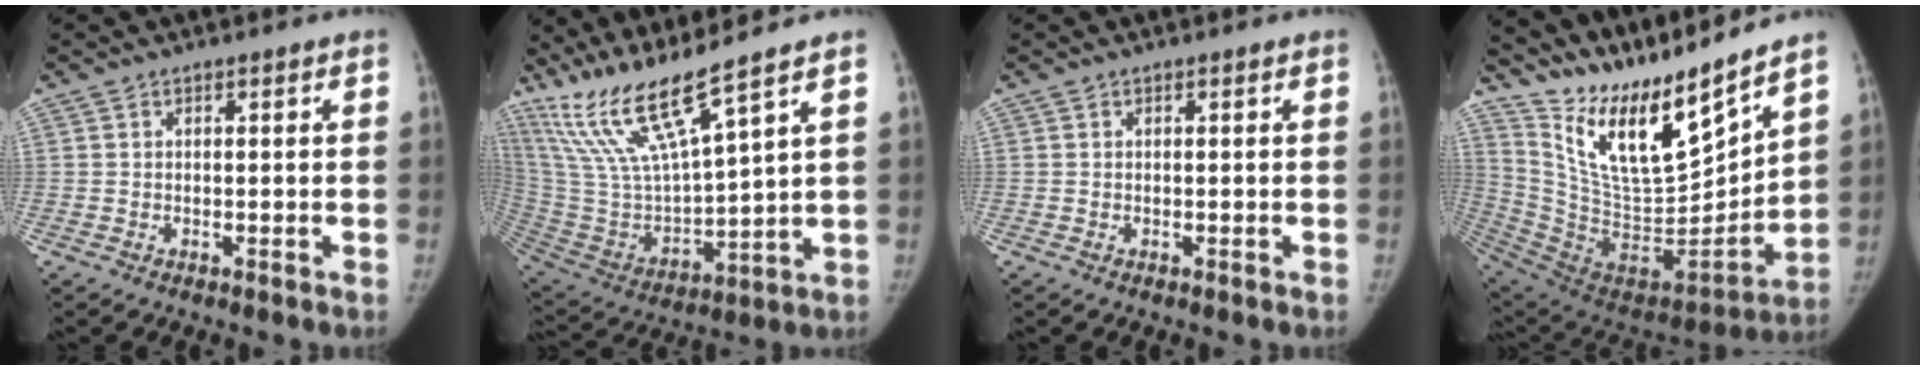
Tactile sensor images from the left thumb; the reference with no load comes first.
{"total": 15.9, "force": [12.4, 0.5, 9.9], "torque": [-0.192, -0.065, 0.262]}
{"total": 0.0}
{"total": 22.0, "force": [17.6, 4.5, 12.4], "torque": [-0.167, -0.115, 0.329]}